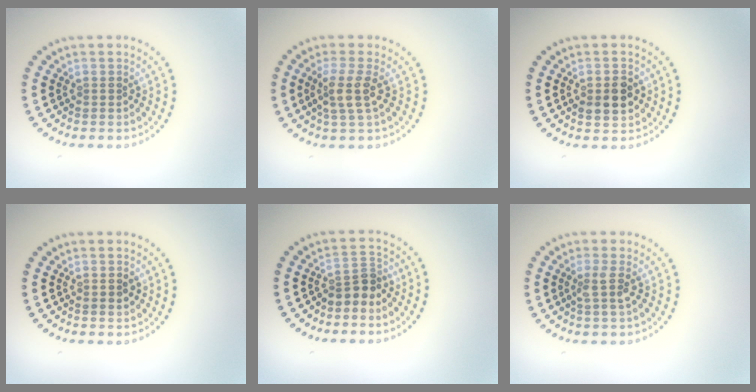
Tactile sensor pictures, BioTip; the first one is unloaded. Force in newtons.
{"total": 2.8, "press": 2.3, "slide": 1.7}
{"total": 3.0, "press": 3.0, "slide": 0.2}
{"total": 0.9, "press": 0.9, "slide": 0.2}
{"total": 2.4, "press": 1.8, "slide": 1.6}
{"total": 1.7, "press": 1.3, "slide": 1.1}